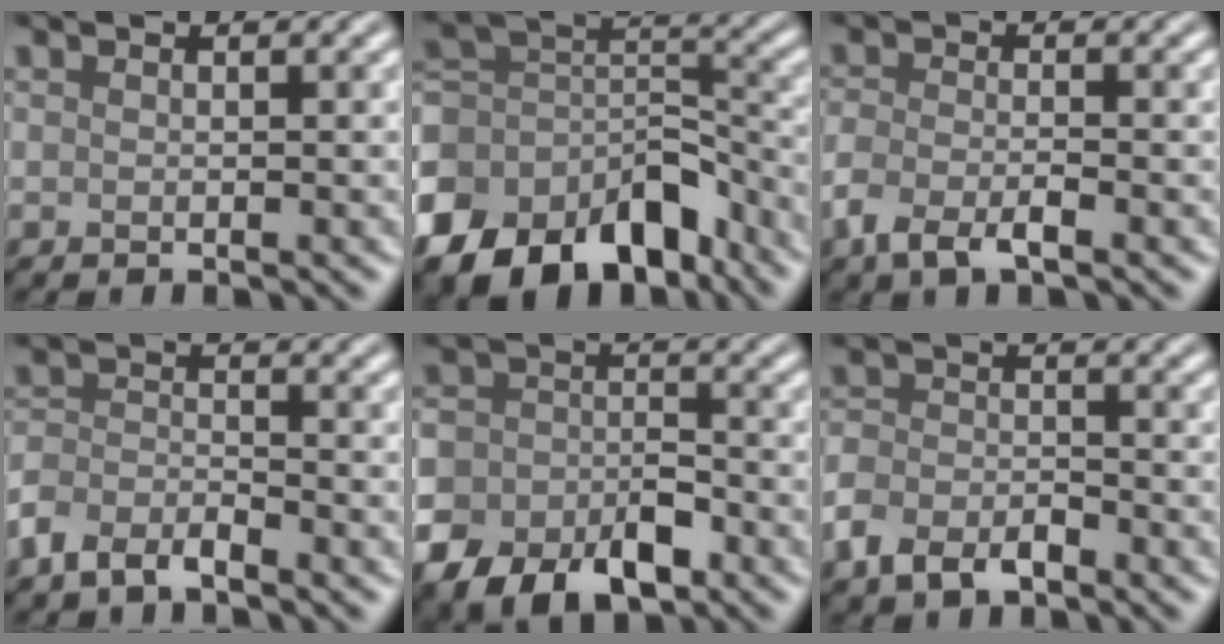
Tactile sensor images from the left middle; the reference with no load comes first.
{"total": 14.1, "force": [-9.1, 8.6, 6.6], "torque": [-0.159, -0.018, -0.143]}
{"total": 3.4, "force": [-2.0, 1.3, 2.4], "torque": [-0.053, -0.004, -0.045]}
{"total": 3.2, "force": [-2.5, 1.2, 1.6], "torque": [-0.033, 0.002, -0.060]}
{"total": 8.8, "force": [-5.0, 5.7, 4.6], "torque": [-0.075, -0.021, -0.084]}
{"total": 3.9, "force": [-2.5, 2.2, 2.0], "torque": [-0.038, -0.004, -0.058]}